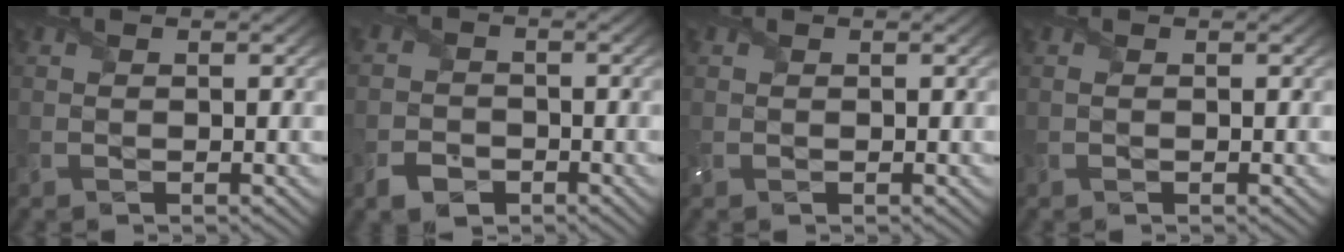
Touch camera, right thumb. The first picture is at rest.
{"total": 2.8, "force": [-1.9, 1.9, 1.0], "torque": [-0.026, -0.002, -0.045]}
{"total": 0.5, "force": [0.2, 0.4, 0.2], "torque": [-0.008, 0.001, 0.004]}
{"total": 0.6, "force": [0.0, 0.2, 0.6], "torque": [-0.015, 0.002, 0.001]}